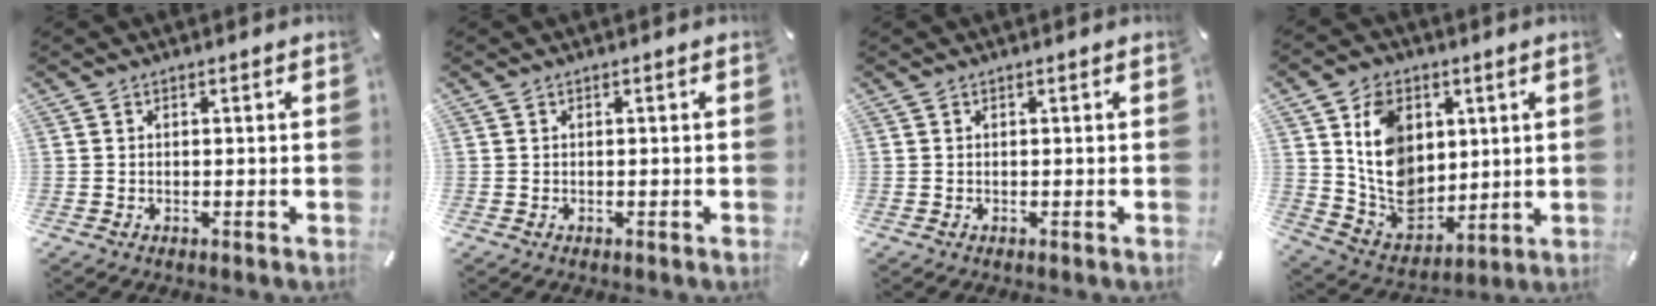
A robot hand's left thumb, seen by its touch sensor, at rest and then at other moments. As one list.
[{"total": 0.0}, {"total": 0.0}, {"total": 13.6, "force": [3.2, 11.2, 6.9], "torque": [-0.130, -0.011, 0.068]}]